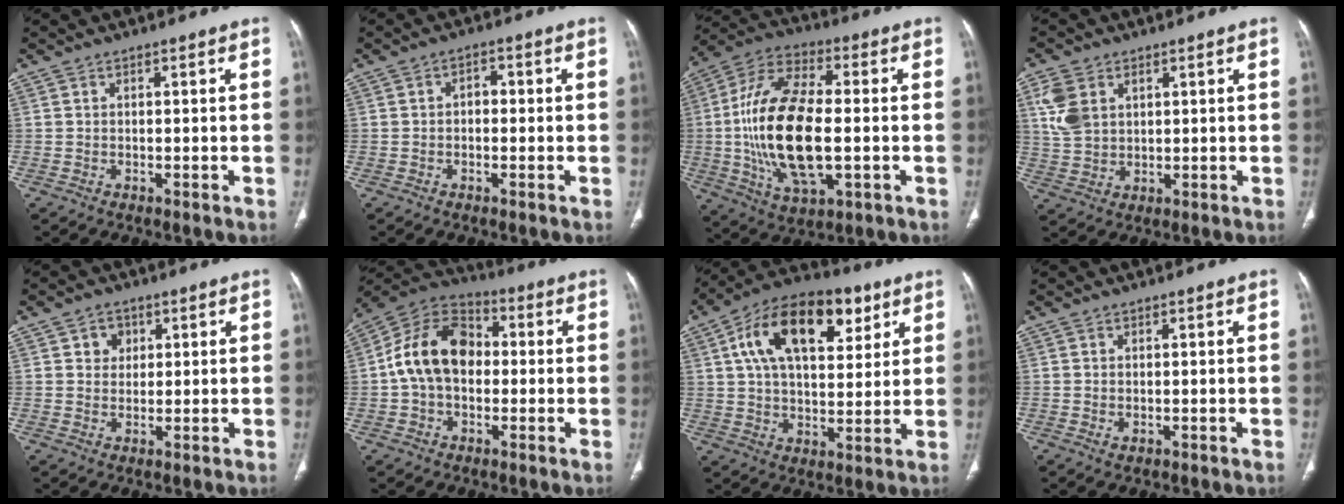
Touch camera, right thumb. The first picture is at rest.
{"total": 2.3, "force": [-0.2, 1.7, 1.6], "torque": [-0.013, 0.010, -0.008]}
{"total": 22.1, "force": [-1.6, 10.4, 19.5], "torque": [-0.385, 0.010, -0.025]}
{"total": 7.4, "force": [2.8, 5.2, 4.4], "torque": [-0.086, -0.006, 0.062]}
{"total": 3.7, "force": [1.4, 3.2, 1.2], "torque": [0.002, -0.003, 0.020]}
{"total": 14.5, "force": [0.1, 10.4, 10.1], "torque": [-0.164, 0.034, -0.012]}
{"total": 20.7, "force": [8.3, 11.3, 15.3], "torque": [-0.226, 0.000, 0.131]}
{"total": 1.0, "force": [-0.2, 0.7, 0.7], "torque": [-0.014, -0.004, 0.000]}